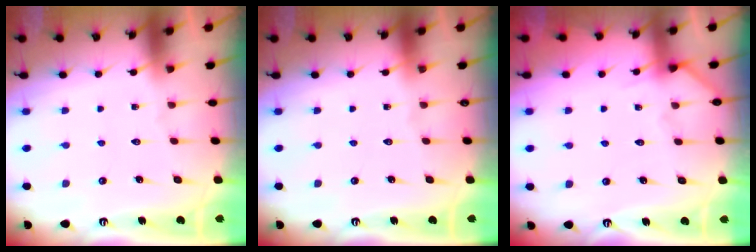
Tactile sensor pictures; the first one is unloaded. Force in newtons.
{"total": 0.0}
{"total": 2.8, "press": 2.8, "slide": 0.2}